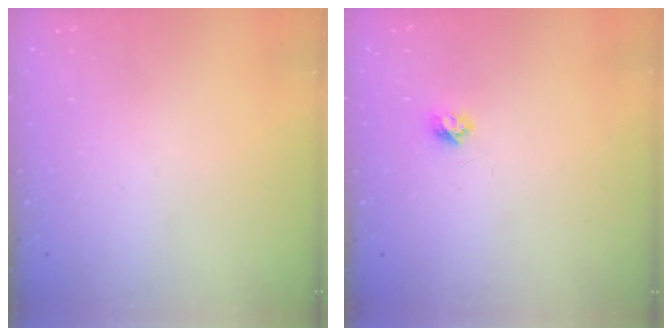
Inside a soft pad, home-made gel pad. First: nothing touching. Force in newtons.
{"total": 3.9, "press": 3.8, "slide": 0.5}